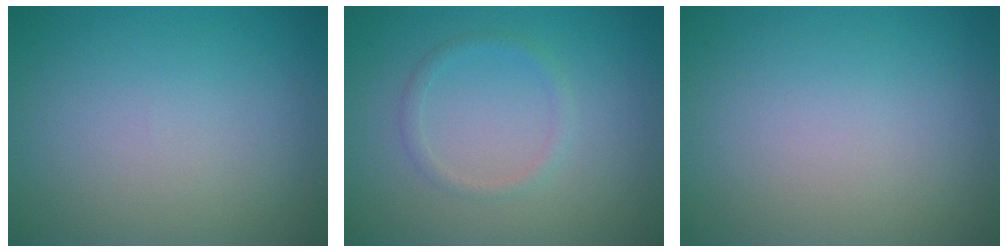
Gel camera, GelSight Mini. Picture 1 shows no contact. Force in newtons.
{"total": 1.2, "press": 1.2, "slide": 0.1}
{"total": 0.0}